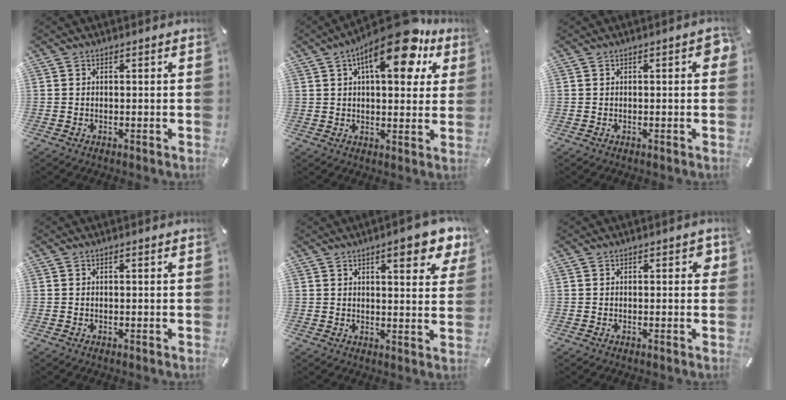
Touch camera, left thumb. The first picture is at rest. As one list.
[{"total": 16.5, "force": [8.8, 6.5, 12.3], "torque": [-0.180, -0.035, 0.139]}, {"total": 2.0, "force": [0.2, 0.7, 1.9], "torque": [-0.027, 0.004, -0.001]}, {"total": 0.0}, {"total": 9.2, "force": [5.8, 2.7, 6.6], "torque": [-0.082, -0.032, 0.091]}, {"total": 1.7, "force": [0.3, 1.0, 1.3], "torque": [-0.009, 0.003, 0.000]}]